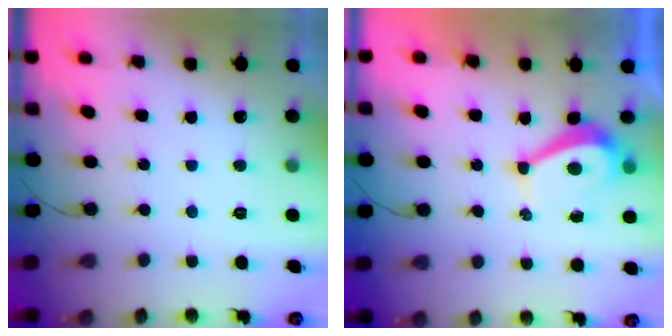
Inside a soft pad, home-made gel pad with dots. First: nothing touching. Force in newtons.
{"total": 4.6, "press": 4.5, "slide": 0.7}